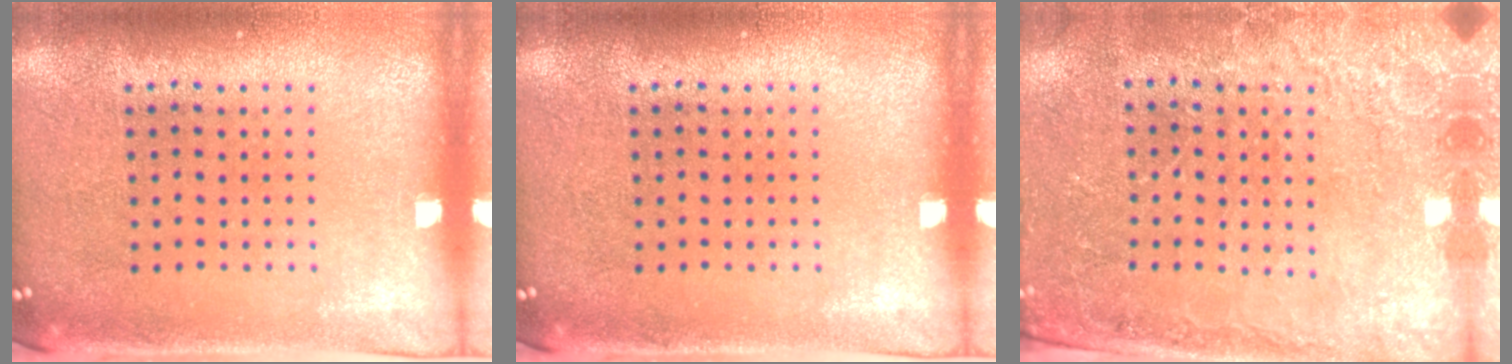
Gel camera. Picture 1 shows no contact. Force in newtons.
{"total": 0.0}
{"total": 2.5, "press": 2.4, "slide": 0.5}